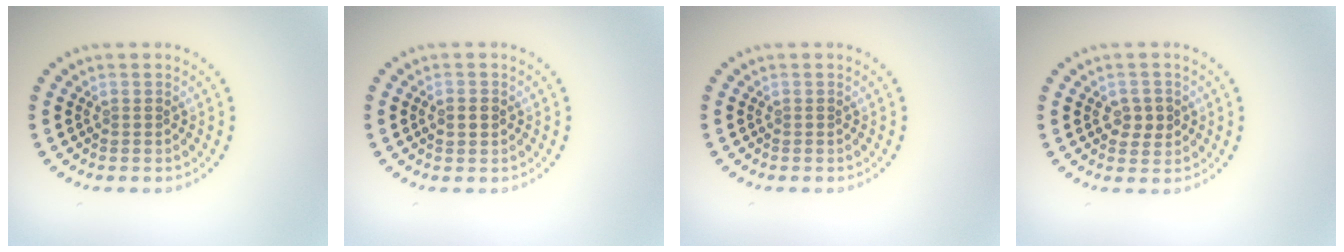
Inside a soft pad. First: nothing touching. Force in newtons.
{"total": 1.9, "press": 1.9, "slide": 0.2}
{"total": 0.0}
{"total": 2.1, "press": 2.1, "slide": 0.3}